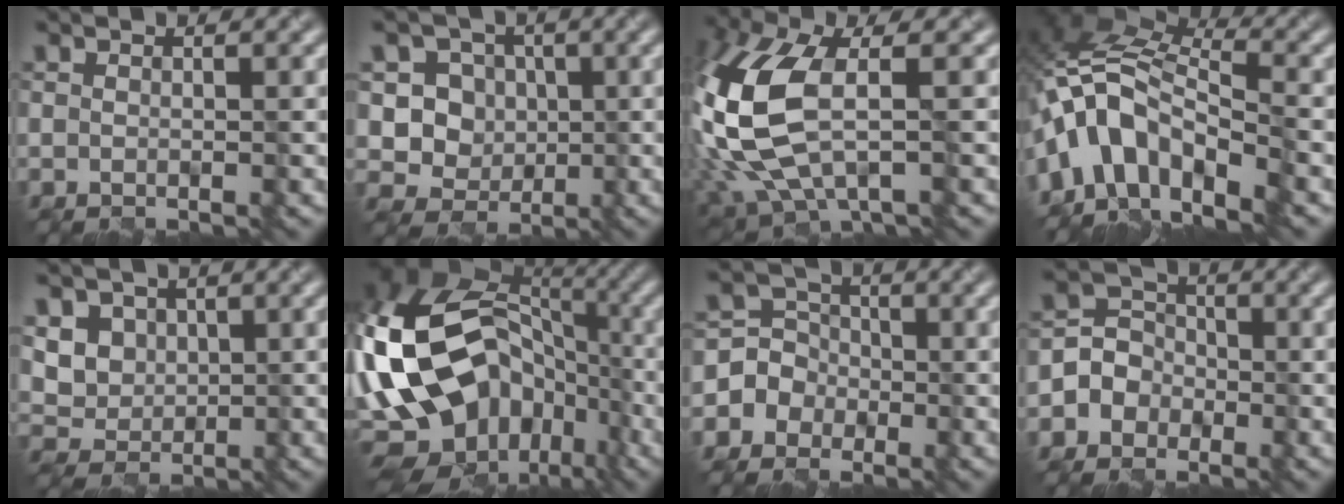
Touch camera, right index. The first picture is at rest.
{"total": 6.2, "force": [0.4, 5.7, 2.3], "torque": [-0.033, 0.005, -0.015]}
{"total": 10.7, "force": [0.3, 5.6, 9.1], "torque": [-0.245, -0.010, 0.009]}
{"total": 8.1, "force": [-4.4, 4.2, 5.3], "torque": [-0.086, 0.016, -0.103]}
{"total": 4.7, "force": [1.2, 4.0, 2.1], "torque": [-0.053, -0.003, 0.027]}
{"total": 18.6, "force": [-3.8, 13.0, 12.7], "torque": [-0.225, 0.019, -0.052]}
{"total": 4.8, "force": [-1.7, 4.5, 0.6], "torque": [-0.002, 0.020, -0.053]}
{"total": 4.2, "force": [-1.7, 3.8, 0.7], "torque": [0.001, 0.012, -0.050]}